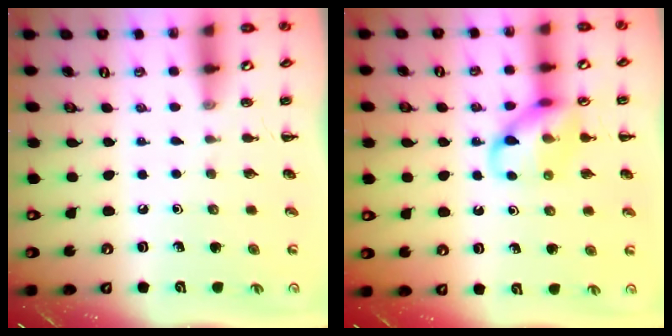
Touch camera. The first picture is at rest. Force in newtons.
{"total": 11.7, "press": 11.7, "slide": 0.8}